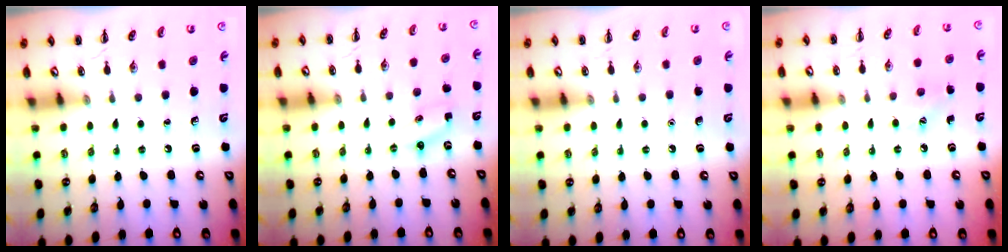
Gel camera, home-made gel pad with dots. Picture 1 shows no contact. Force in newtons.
{"total": 2.2, "press": 2.1, "slide": 0.6}
{"total": 1.6, "press": 1.5, "slide": 0.1}
{"total": 6.3, "press": 6.0, "slide": 1.8}